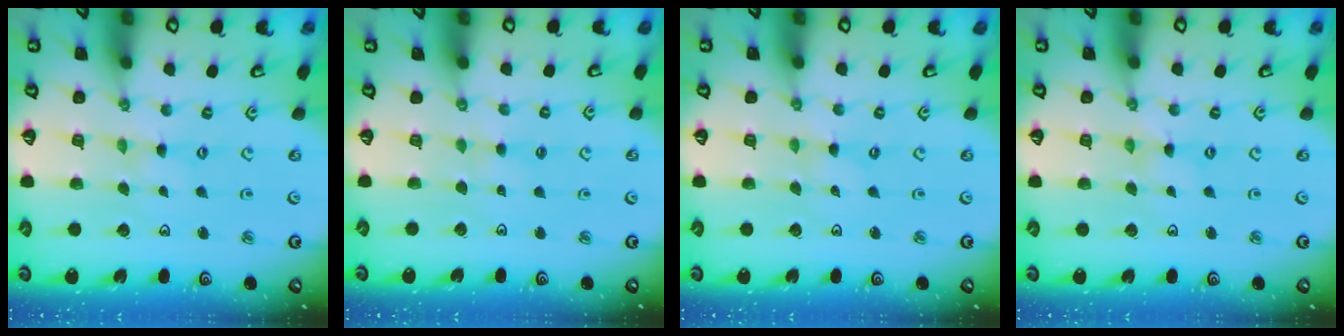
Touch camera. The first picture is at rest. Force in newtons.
{"total": 1.0, "press": 1.0, "slide": 0.3}
{"total": 0.0}
{"total": 0.0}